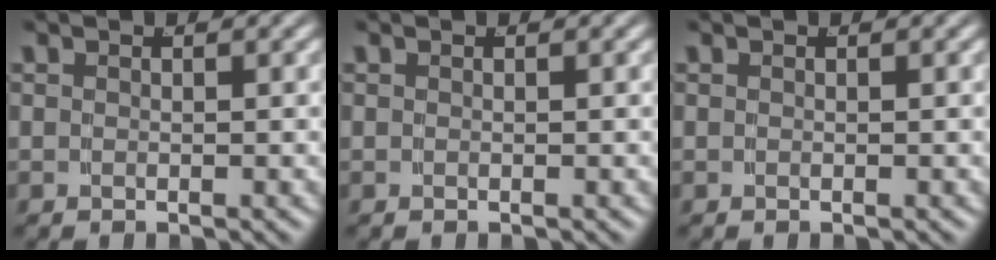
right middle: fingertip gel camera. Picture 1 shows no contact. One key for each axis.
{"total": 0.0}
{"total": 0.0}